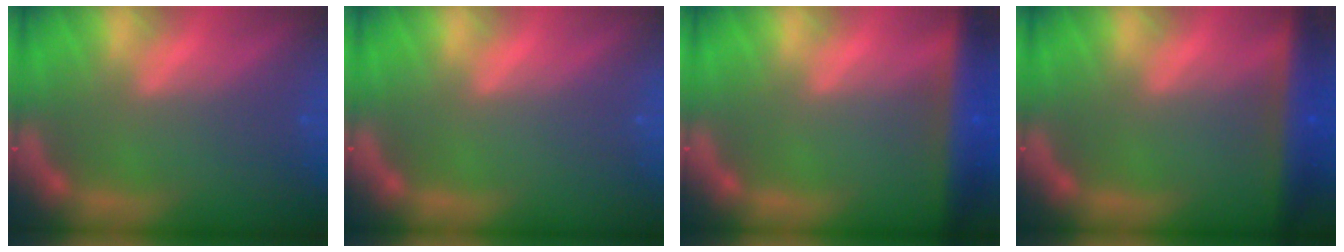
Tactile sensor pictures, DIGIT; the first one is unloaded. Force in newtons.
{"total": 0.0}
{"total": 6.9}
{"total": 6.0}